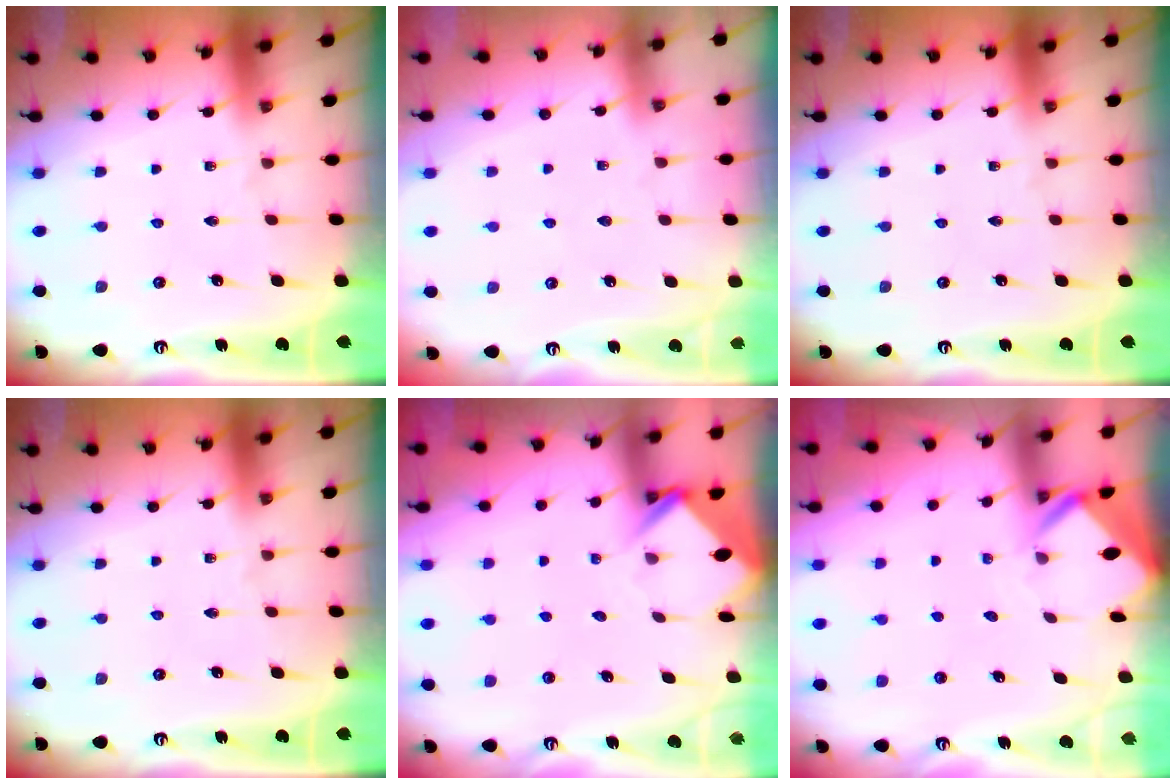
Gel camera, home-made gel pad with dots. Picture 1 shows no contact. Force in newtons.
{"total": 3.1, "press": 3.0, "slide": 0.5}
{"total": 0.0}
{"total": 0.0}
{"total": 3.9, "press": 3.8, "slide": 0.3}
{"total": 2.7, "press": 2.7, "slide": 0.2}